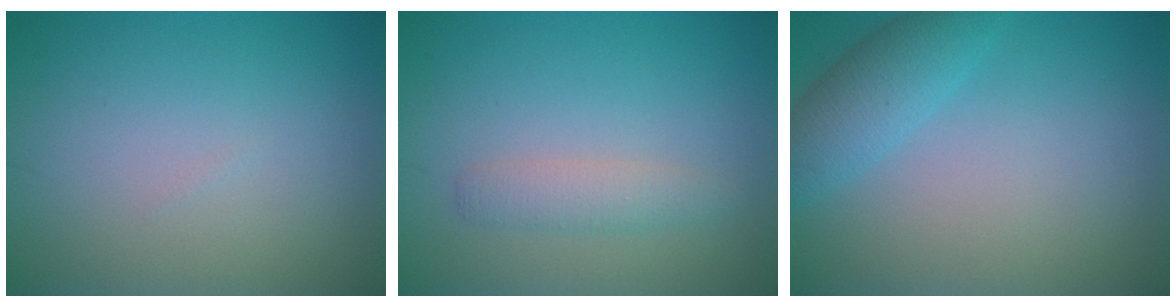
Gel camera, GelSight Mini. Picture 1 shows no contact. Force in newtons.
{"total": 1.9, "press": 1.9, "slide": 0.1}
{"total": 3.5, "press": 3.5, "slide": 0.2}